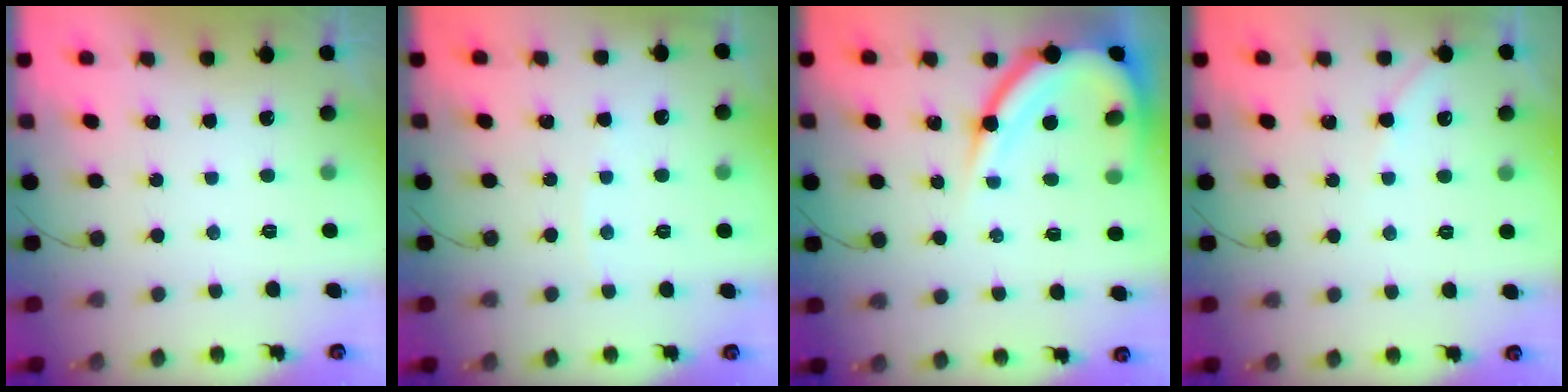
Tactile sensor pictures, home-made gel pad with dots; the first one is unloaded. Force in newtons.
{"total": 2.6, "press": 2.6, "slide": 0.4}
{"total": 12.9, "press": 12.8, "slide": 1.3}
{"total": 3.8, "press": 3.8, "slide": 0.6}